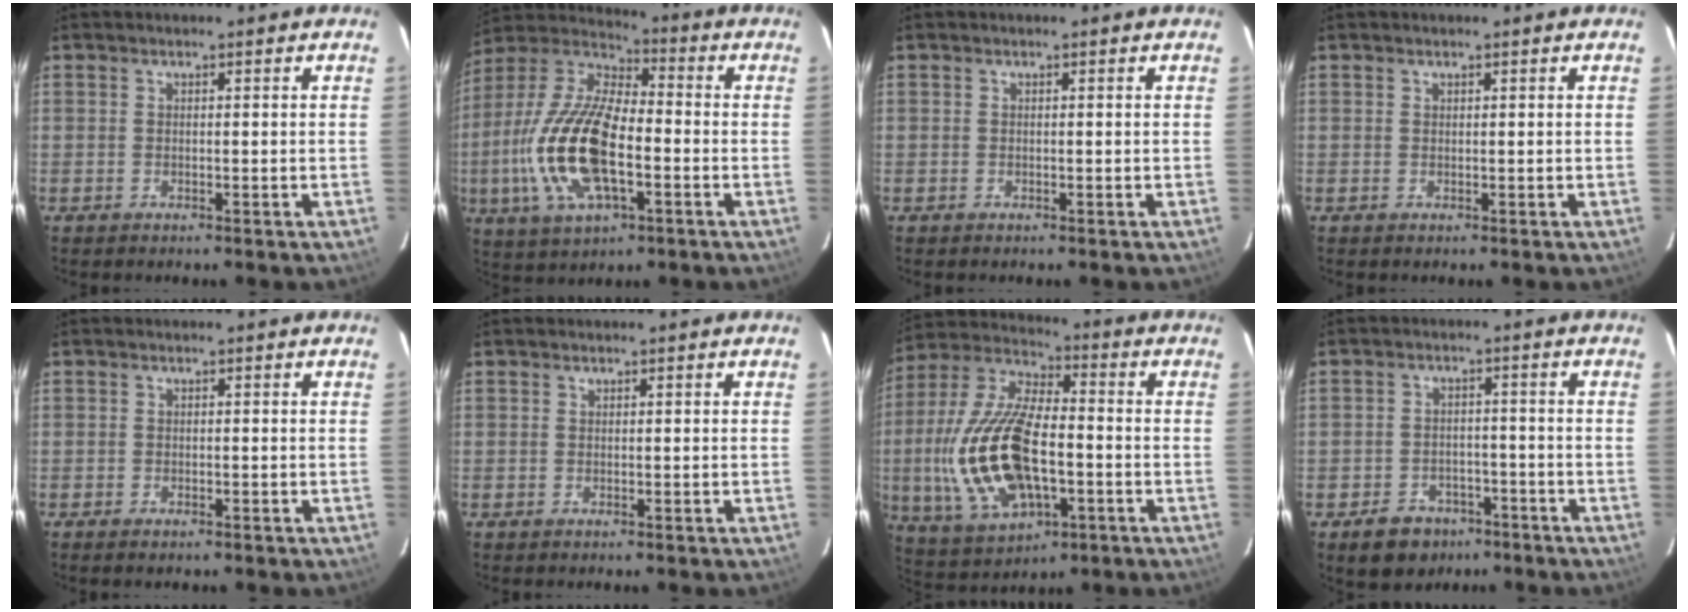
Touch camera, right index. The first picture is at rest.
{"total": 19.7, "force": [-4.5, 8.4, 17.3], "torque": [-0.371, -0.006, -0.087]}
{"total": 0.0}
{"total": 0.0}
{"total": 0.8, "force": [-0.7, 0.3, 0.3], "torque": [-0.008, -0.004, -0.013]}
{"total": 0.0}
{"total": 21.0, "force": [-3.8, 10.1, 18.0], "torque": [-0.395, -0.005, -0.057]}
{"total": 7.8, "force": [-4.9, 5.8, 2.0], "torque": [-0.054, 0.021, -0.057]}